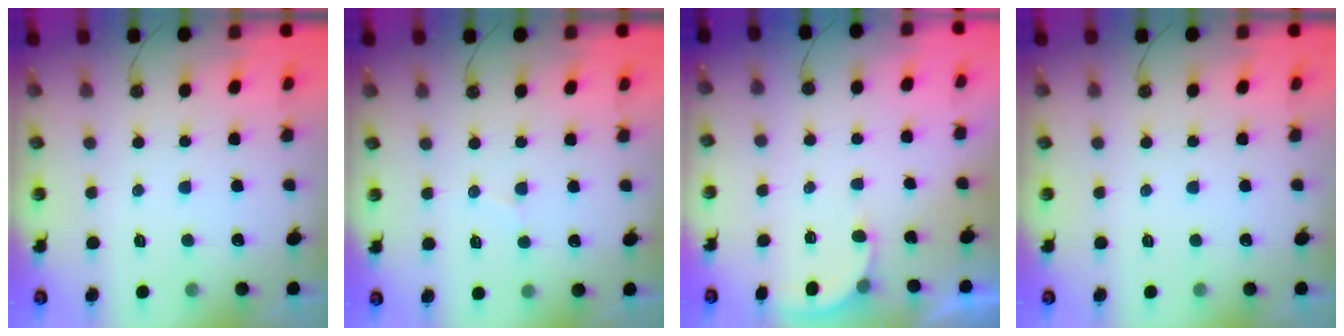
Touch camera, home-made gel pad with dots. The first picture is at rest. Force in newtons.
{"total": 3.9, "press": 3.9, "slide": 0.3}
{"total": 2.9, "press": 2.9, "slide": 0.3}
{"total": 0.0}